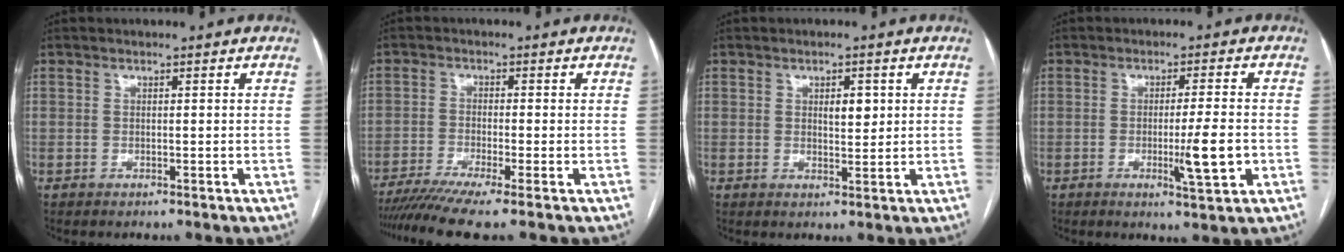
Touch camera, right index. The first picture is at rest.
{"total": 8.8, "force": [-6.9, -0.6, 5.5], "torque": [-0.087, -0.015, -0.111]}
{"total": 2.9, "force": [1.0, 1.2, 2.4], "torque": [-0.035, -0.001, 0.016]}
{"total": 6.7, "force": [-1.7, 0.0, 6.5], "torque": [-0.099, -0.011, -0.025]}